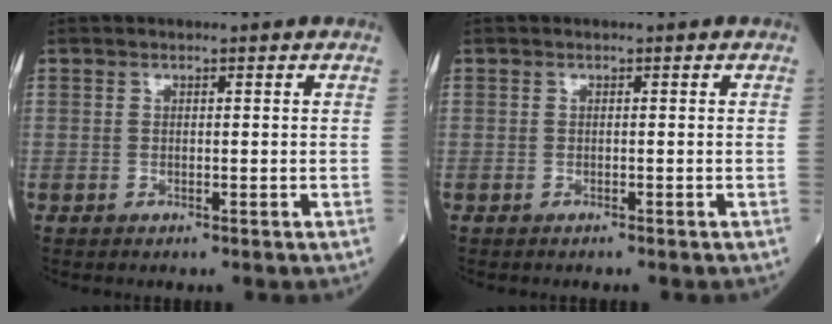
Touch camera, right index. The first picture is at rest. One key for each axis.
{"total": 0.6, "fx": -0.6, "fy": 0.0, "fz": 0.3, "tx": -0.003, "ty": -0.001, "tz": -0.010}